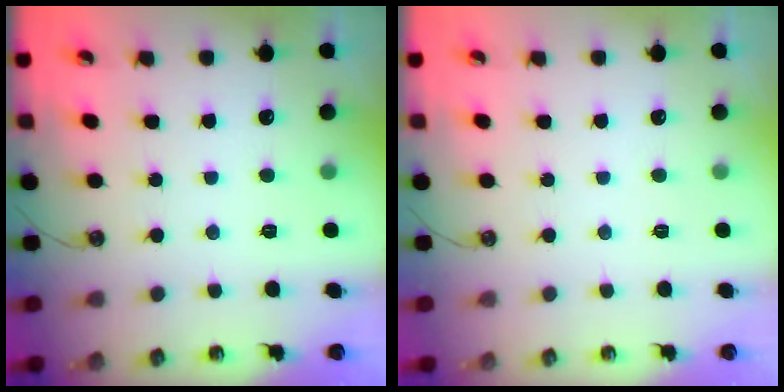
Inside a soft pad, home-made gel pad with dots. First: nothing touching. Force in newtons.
{"total": 0.0}